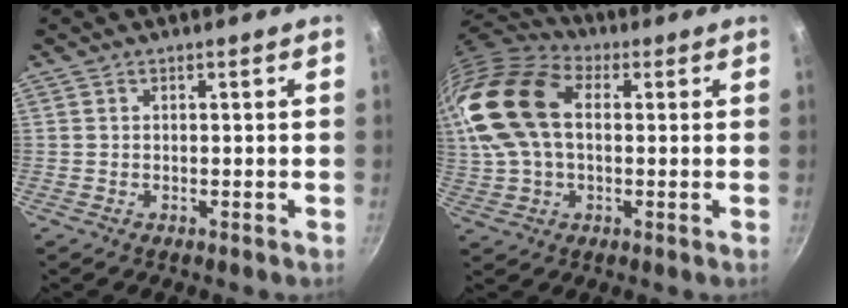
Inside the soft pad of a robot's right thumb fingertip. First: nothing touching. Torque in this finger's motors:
{"motor_torque": [1.34, 3.67, 1.31, -0.64, 0.30]}